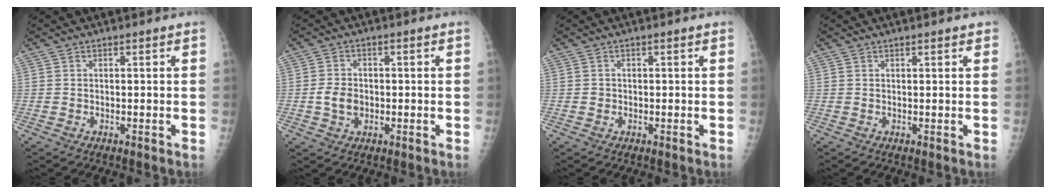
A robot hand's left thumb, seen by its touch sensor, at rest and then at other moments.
{"total": 4.1, "force": [-0.6, 3.1, 2.5], "torque": [-0.037, 0.003, -0.011]}
{"total": 0.8, "force": [-0.1, 0.8, 0.2], "torque": [0.002, 0.003, -0.001]}
{"total": 1.5, "force": [1.1, 0.3, 1.0], "torque": [-0.011, 0.000, 0.011]}